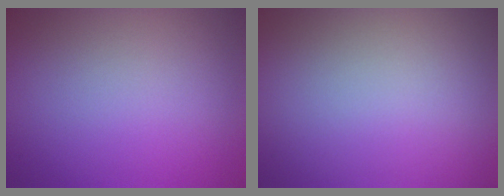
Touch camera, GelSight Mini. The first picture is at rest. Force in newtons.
{"total": 0.0}